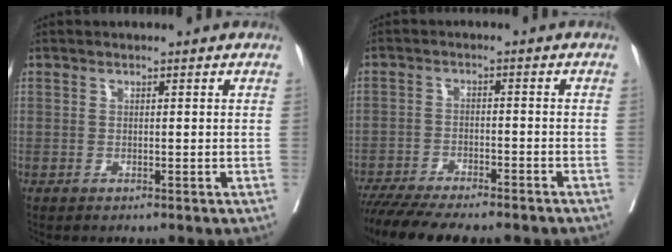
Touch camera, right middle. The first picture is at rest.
{"total": 14.5, "force": [-12.5, 2.5, 7.0], "torque": [-0.119, -0.022, -0.183]}